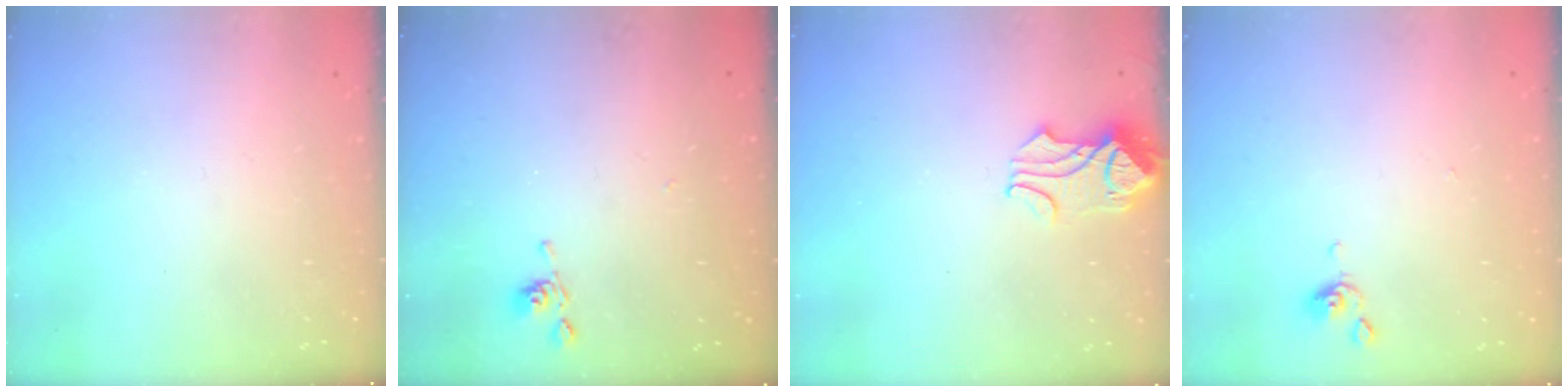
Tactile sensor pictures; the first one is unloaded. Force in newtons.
{"total": 5.5, "press": 5.5, "slide": 0.2}
{"total": 0.9, "press": 0.2, "slide": 0.9}
{"total": 0.5, "press": 0.1, "slide": 0.5}